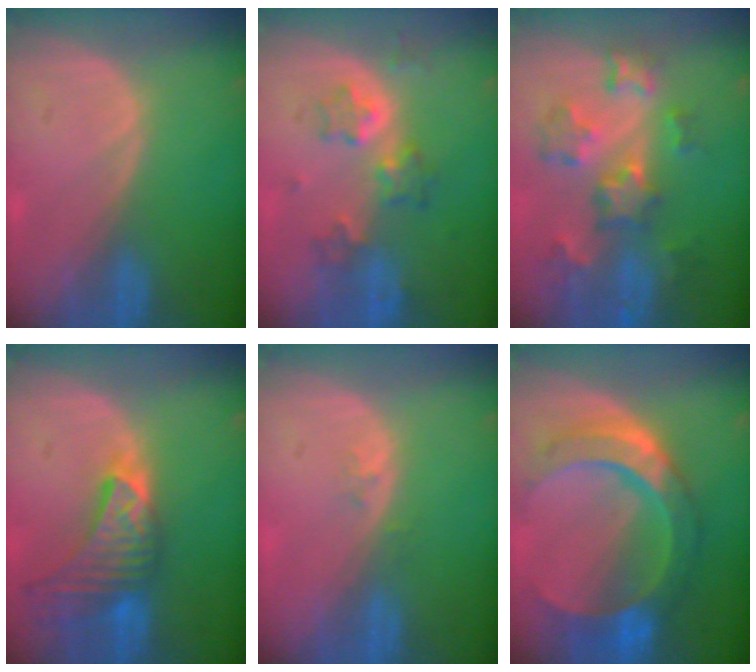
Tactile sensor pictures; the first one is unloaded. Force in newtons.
{"total": 5.6, "press": 5.6, "slide": 0.4}
{"total": 9.0, "press": 7.9, "slide": 4.3}
{"total": 9.0, "press": 8.2, "slide": 3.8}
{"total": 1.1, "press": 0.8, "slide": 0.7}
{"total": 10.6, "press": 10.6, "slide": 1.1}